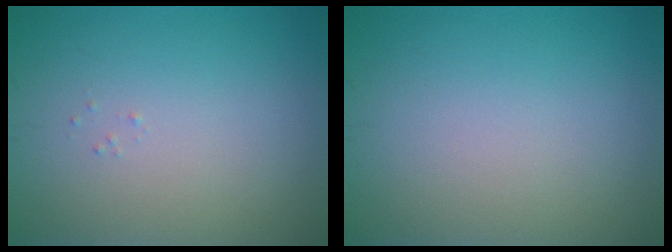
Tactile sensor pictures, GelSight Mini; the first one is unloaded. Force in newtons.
{"total": 0.0}